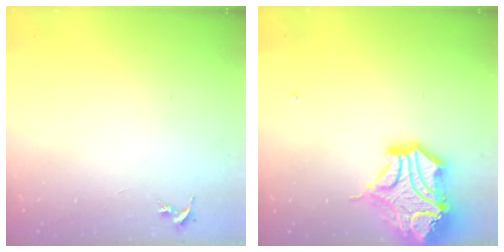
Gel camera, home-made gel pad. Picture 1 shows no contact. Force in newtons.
{"total": 18.1, "press": 17.9, "slide": 2.5}